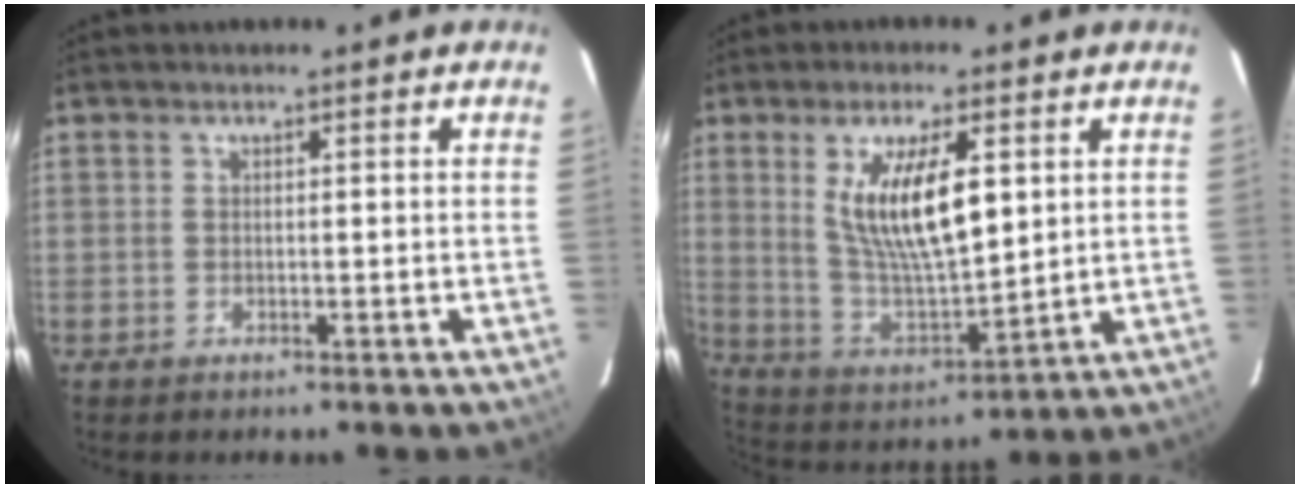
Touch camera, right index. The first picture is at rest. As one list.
[{"total": 14.2, "force": [4.1, 4.7, 12.7], "torque": [-0.239, -0.007, 0.090]}]